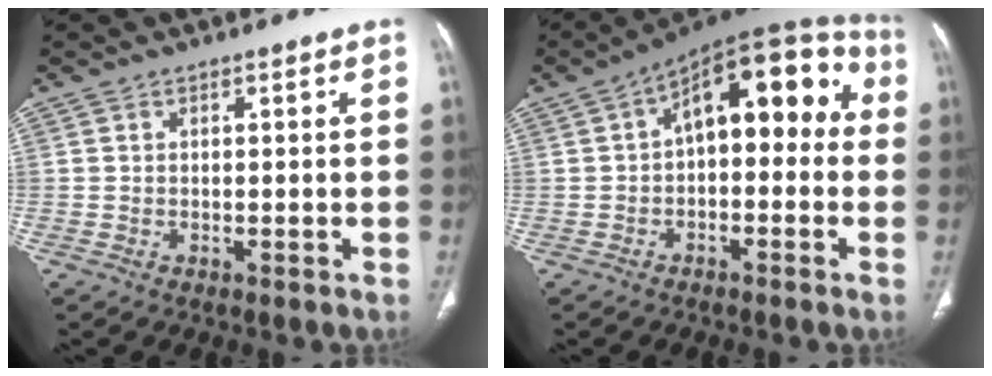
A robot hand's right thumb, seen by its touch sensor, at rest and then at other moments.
{"total": 16.4, "force": [1.9, 8.6, 13.9], "torque": [-0.146, 0.053, 0.014]}